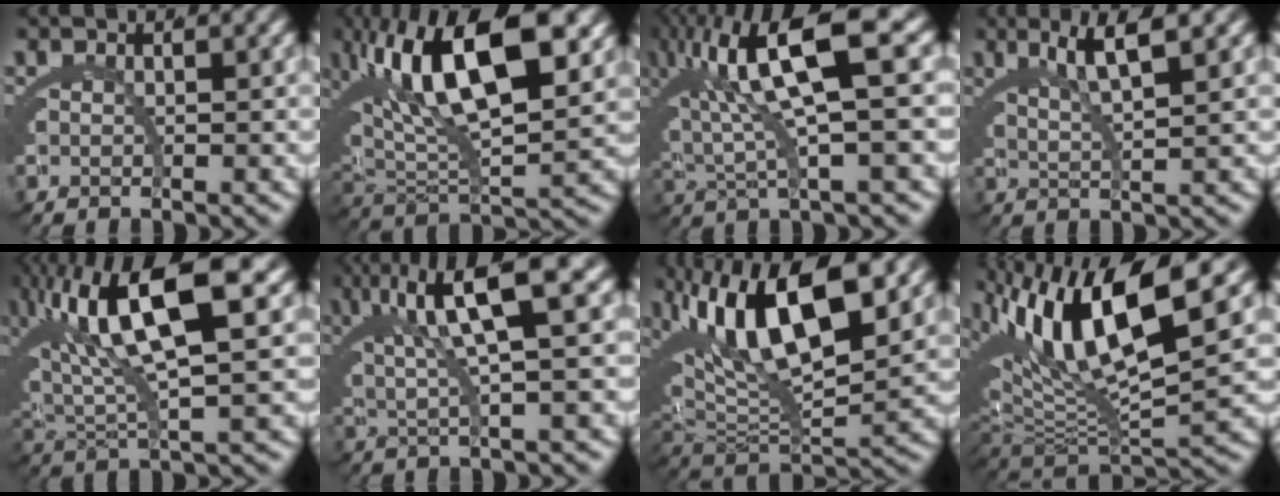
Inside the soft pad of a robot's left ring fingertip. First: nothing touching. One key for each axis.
{"total": 13.8, "fx": 5.5, "fy": 6.0, "fz": 11.1, "tx": -0.200, "ty": 0.025, "tz": 0.088}
{"total": 9.0, "fx": 2.4, "fy": 3.0, "fz": 8.2, "tx": -0.145, "ty": 0.018, "tz": 0.039}
{"total": 4.2, "fx": 3.1, "fy": -0.8, "fz": 2.7, "tx": -0.035, "ty": 0.016, "tz": 0.051}
{"total": 11.8, "fx": 3.6, "fy": 5.2, "fz": 10.0, "tx": -0.181, "ty": 0.020, "tz": 0.059}
{"total": 6.8, "fx": 2.5, "fy": 0.8, "fz": 6.3, "tx": -0.094, "ty": 0.029, "tz": 0.037}
{"total": 12.5, "fx": 4.5, "fy": 6.0, "fz": 10.0, "tx": -0.173, "ty": 0.026, "tz": 0.073}
{"total": 11.9, "fx": 3.0, "fy": 5.9, "fz": 9.8, "tx": -0.172, "ty": 0.016, "tz": 0.049}